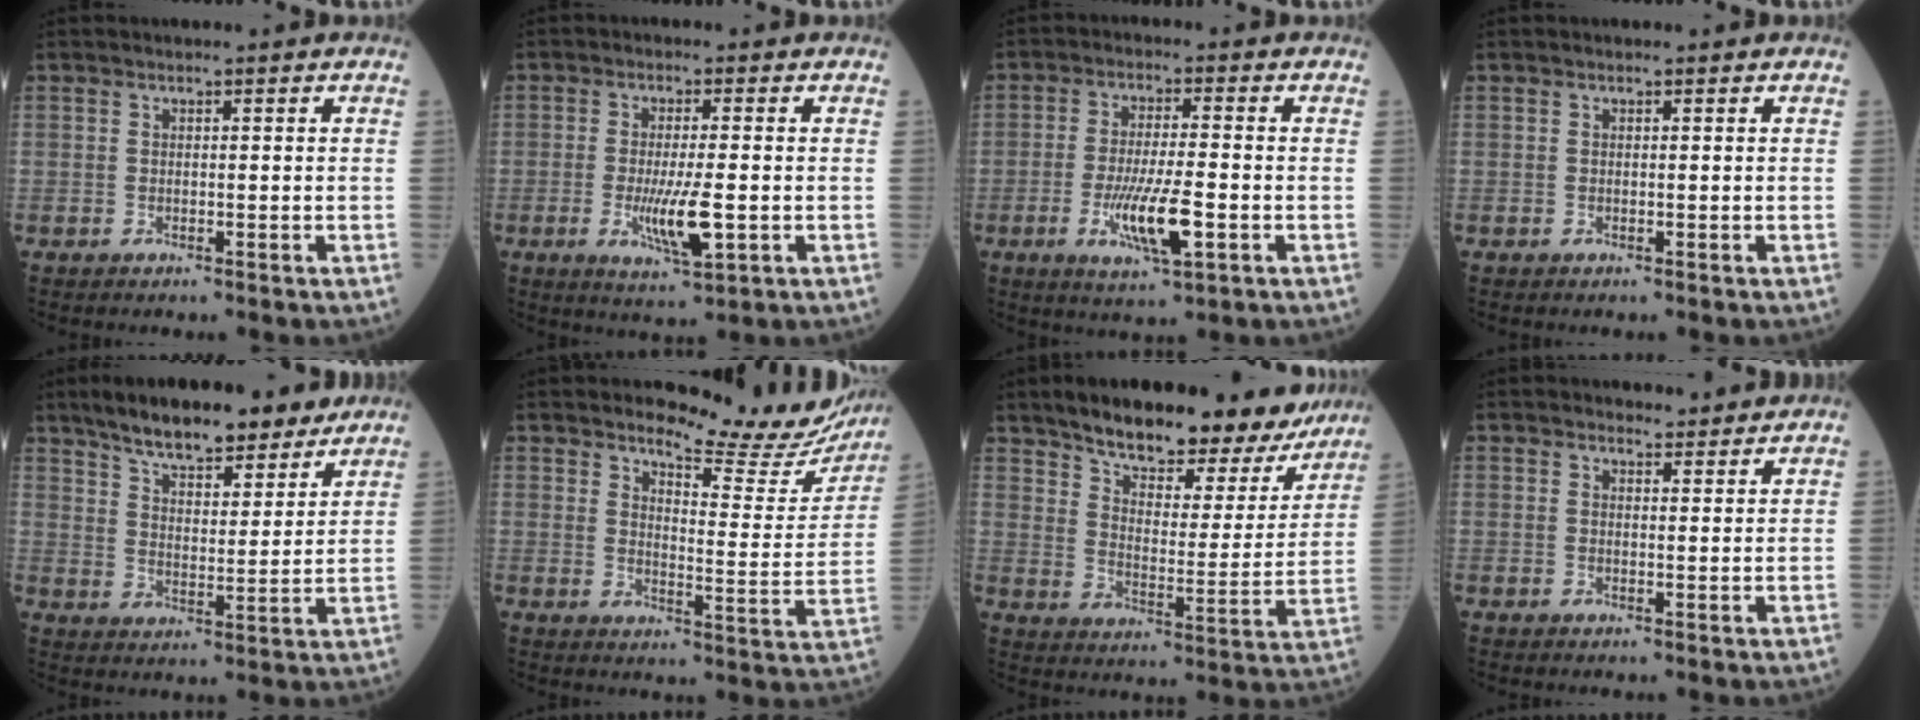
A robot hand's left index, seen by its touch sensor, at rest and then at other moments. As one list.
[{"total": 6.8, "force": [-1.5, 1.1, 6.6], "torque": [-0.128, -0.015, -0.023]}, {"total": 8.6, "force": [-2.7, 1.3, 8.1], "torque": [-0.156, -0.016, -0.047]}, {"total": 0.0}, {"total": 15.0, "force": [12.4, 3.8, 7.6], "torque": [-0.115, 0.011, 0.193]}, {"total": 15.6, "force": [14.9, 2.1, 4.1], "torque": [-0.050, -0.083, 0.165]}, {"total": 21.5, "force": [18.0, 6.5, 9.8], "torque": [-0.131, -0.007, 0.240]}, {"total": 3.2, "force": [3.2, 0.7, 0.0], "torque": [-0.005, 0.002, 0.040]}]